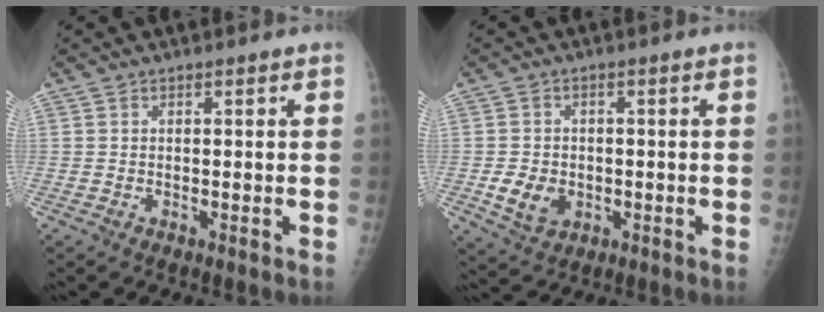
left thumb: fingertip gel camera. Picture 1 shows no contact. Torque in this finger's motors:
{"motor_torque": [-0.28, 0.31, -0.07, -0.12, 0.03]}